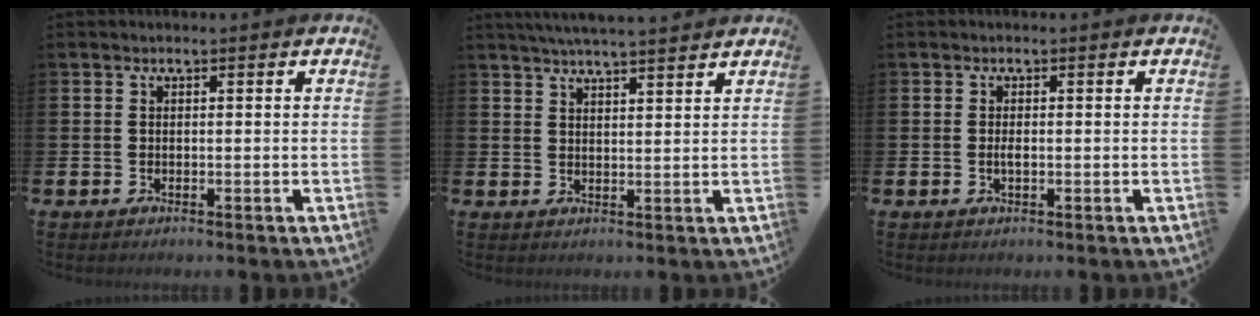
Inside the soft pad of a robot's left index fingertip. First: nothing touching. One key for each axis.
{"total": 4.4, "fx": 4.3, "fy": -0.3, "fz": 1.0, "tx": -0.028, "ty": -0.015, "tz": 0.078}
{"total": 1.1, "fx": -0.1, "fy": 0.4, "fz": 1.1, "tx": -0.020, "ty": 0.001, "tz": -0.004}